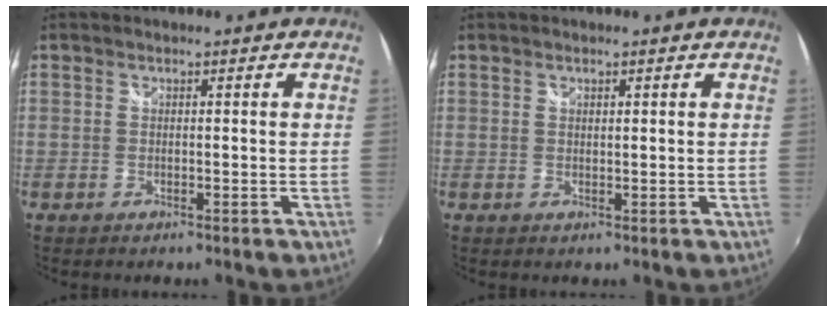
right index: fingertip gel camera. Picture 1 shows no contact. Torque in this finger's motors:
{"motor_torque": [-0.11, -0.04, -0.05, 0.00]}